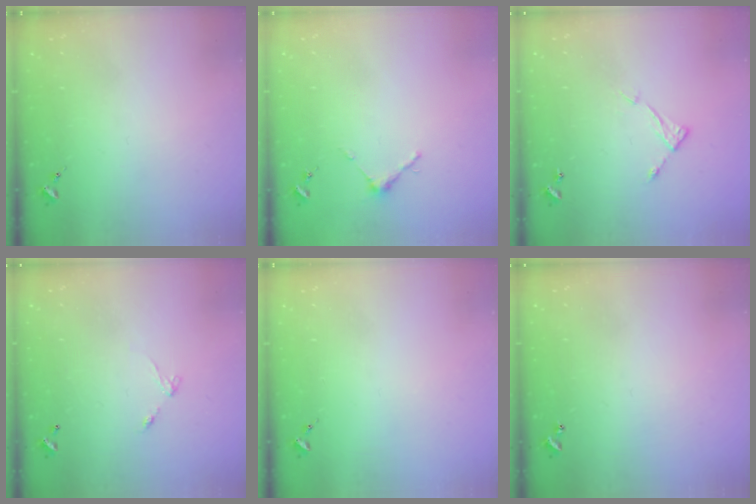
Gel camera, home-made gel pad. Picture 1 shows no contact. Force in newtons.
{"total": 3.7, "press": 3.7, "slide": 0.3}
{"total": 6.4, "press": 6.4, "slide": 0.3}
{"total": 4.3, "press": 4.3, "slide": 0.3}
{"total": 0.0}
{"total": 0.9, "press": 0.9, "slide": 0.2}